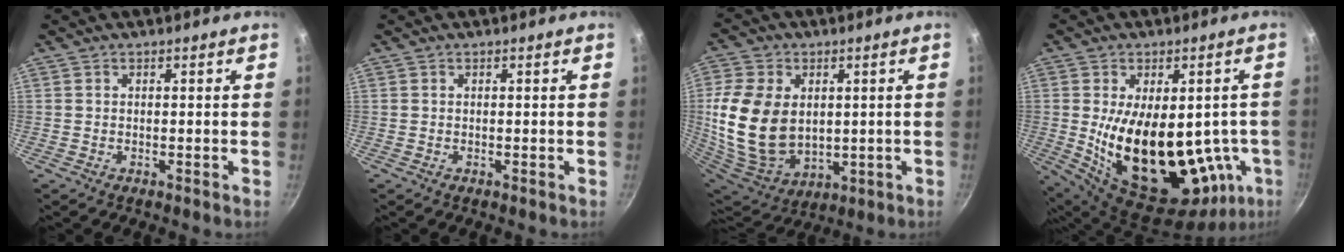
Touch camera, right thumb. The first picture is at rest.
{"total": 0.0}
{"total": 20.3, "force": [2.0, 14.4, 14.2], "torque": [-0.275, -0.016, 0.059]}
{"total": 25.6, "force": [-2.5, 13.6, 21.5], "torque": [-0.303, -0.019, -0.009]}